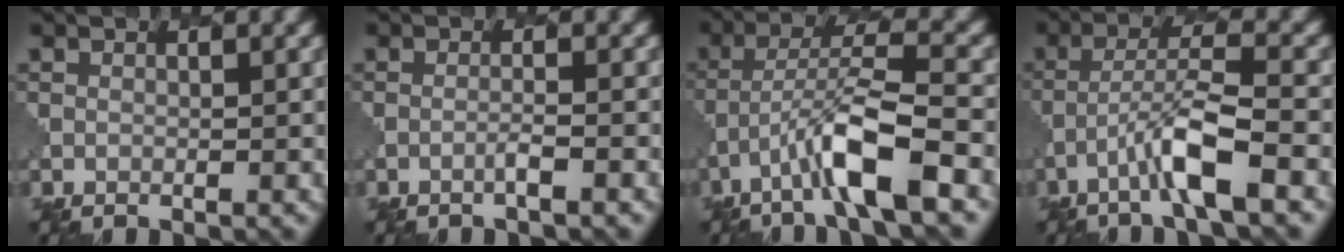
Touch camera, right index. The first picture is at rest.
{"total": 0.9, "force": [-0.4, 0.0, 0.8], "torque": [-0.008, 0.006, -0.015]}
{"total": 7.0, "force": [-3.6, 1.3, 5.8], "torque": [-0.109, 0.009, -0.068]}
{"total": 4.8, "force": [-2.5, 0.5, 4.1], "torque": [-0.076, 0.010, -0.051]}